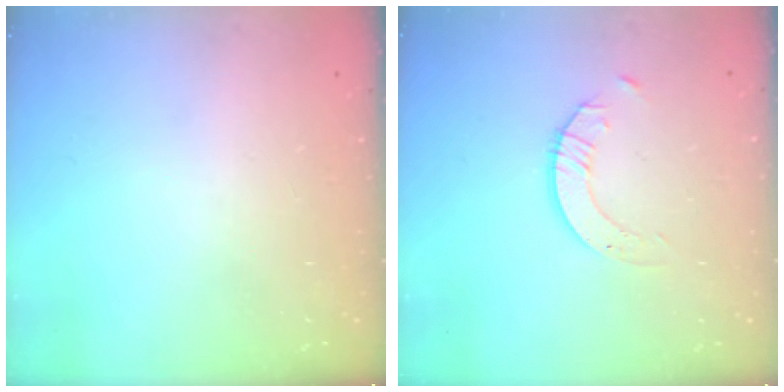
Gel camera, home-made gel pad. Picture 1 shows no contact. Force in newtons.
{"total": 2.1, "press": 2.1, "slide": 0.2}